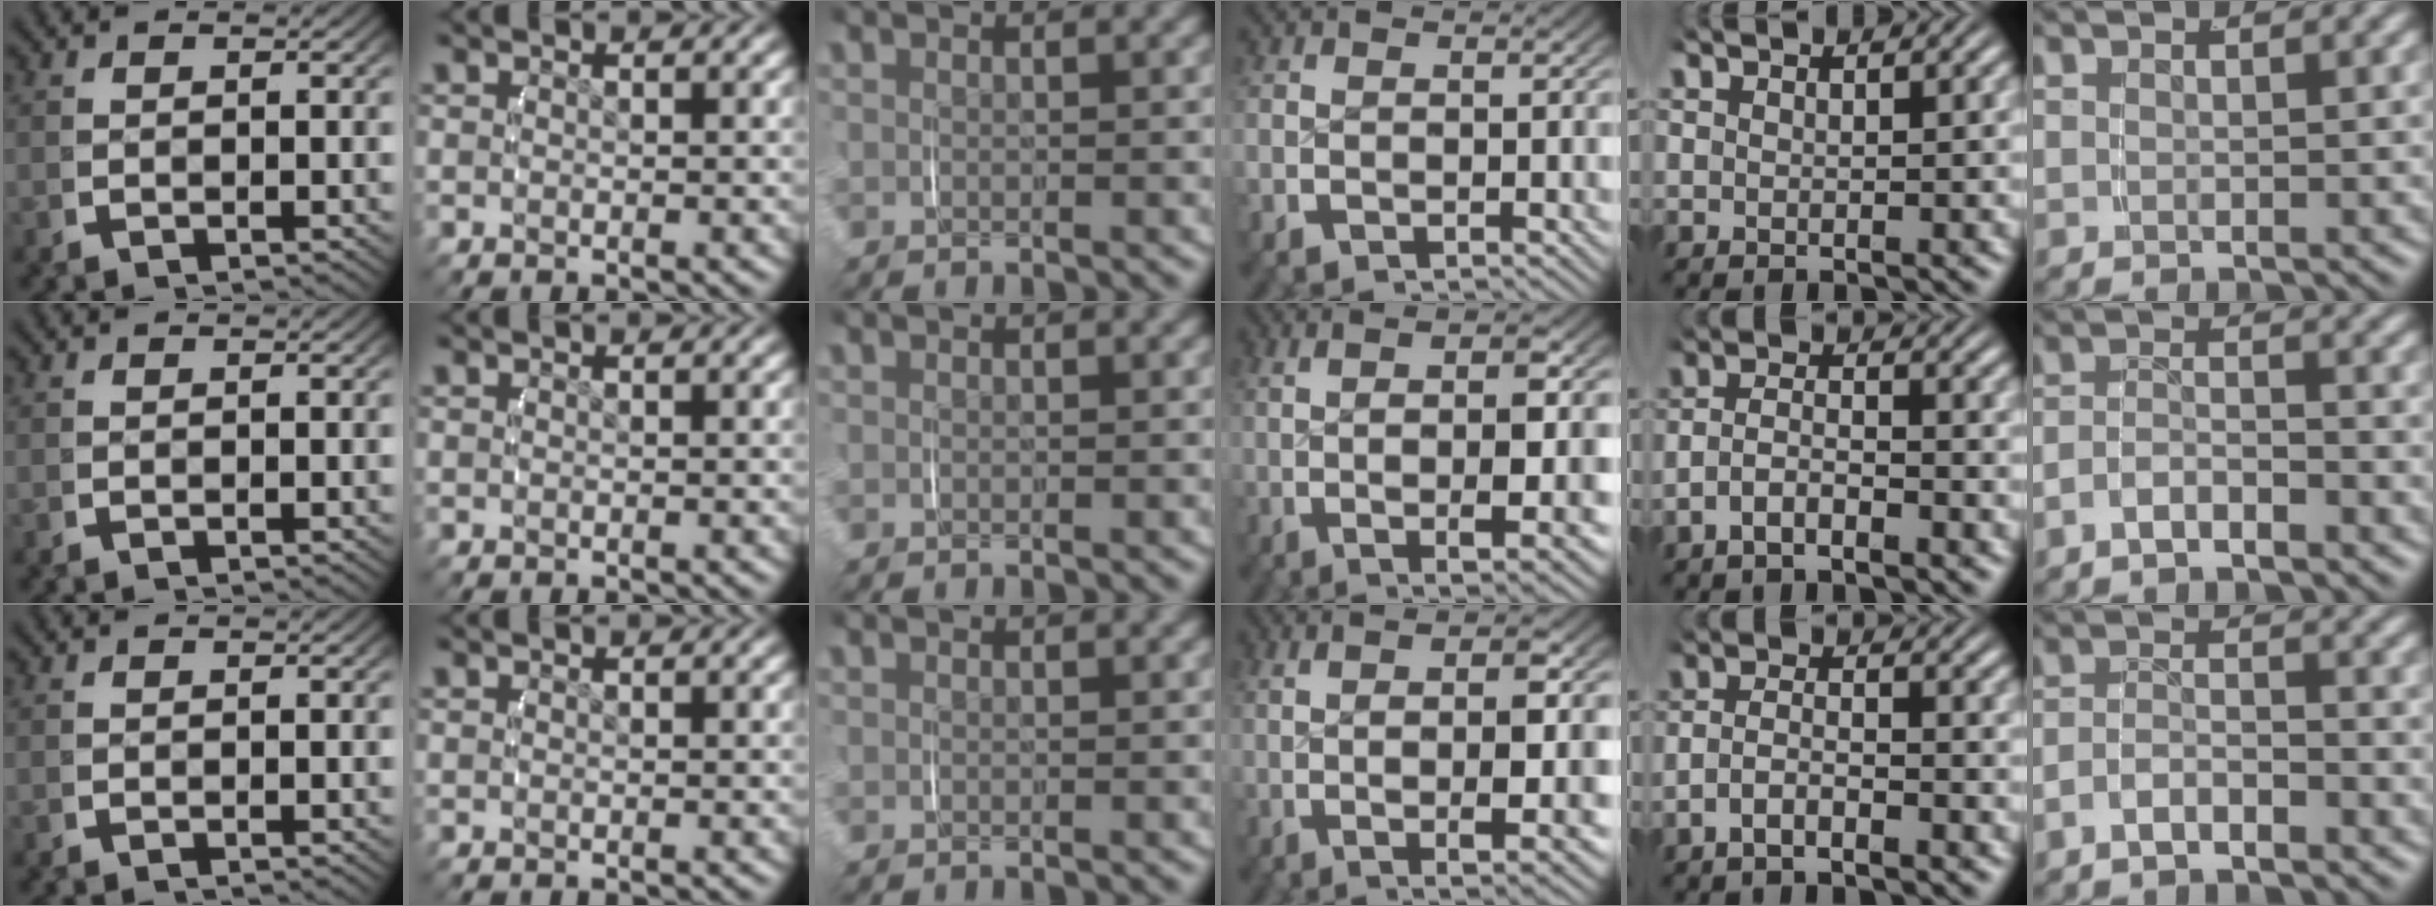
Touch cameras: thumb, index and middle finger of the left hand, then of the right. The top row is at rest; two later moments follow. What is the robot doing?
{"motion": "lift_and_place", "object": "scarf"}